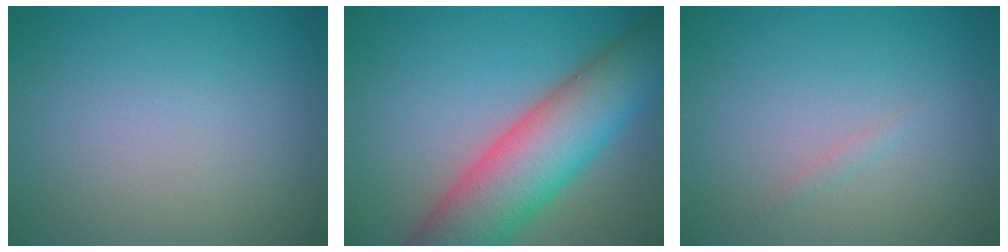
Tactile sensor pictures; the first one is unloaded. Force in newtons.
{"total": 10.3, "press": 10.3, "slide": 0.7}
{"total": 0.5, "press": 0.5, "slide": 0.0}